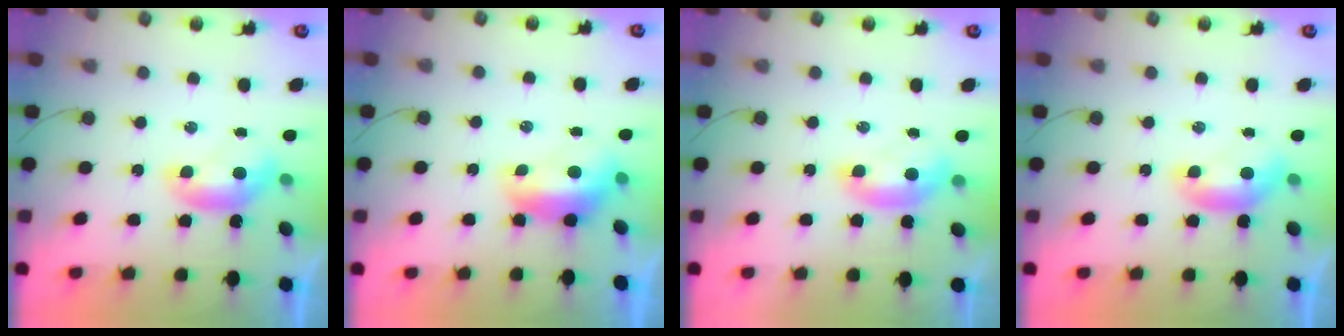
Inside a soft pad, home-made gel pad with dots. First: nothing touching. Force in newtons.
{"total": 1.9, "press": 1.8, "slide": 0.6}
{"total": 1.8, "press": 1.6, "slide": 0.6}
{"total": 0.0}